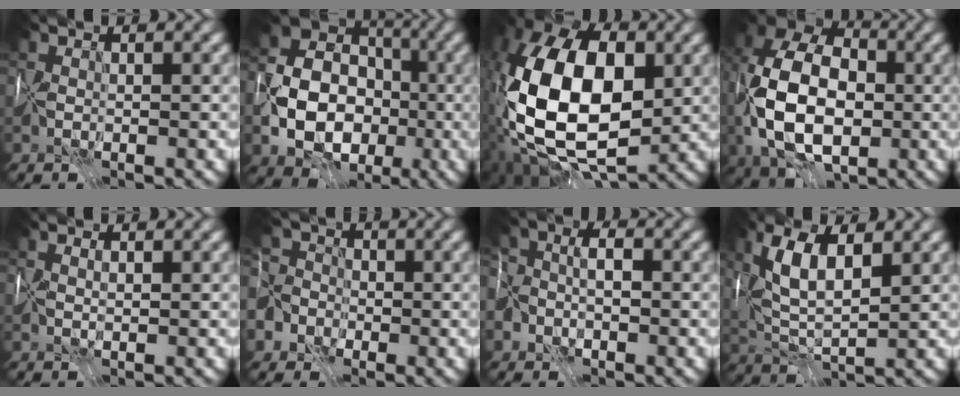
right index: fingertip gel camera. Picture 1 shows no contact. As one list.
[{"total": 12.7, "force": [-2.8, 9.8, 7.5], "torque": [-0.139, -0.028, -0.052]}, {"total": 17.3, "force": [-0.4, 10.4, 13.8], "torque": [-0.278, 0.006, -0.023]}, {"total": 14.4, "force": [-1.0, 9.8, 10.6], "torque": [-0.219, -0.005, -0.028]}, {"total": 0.6, "force": [0.4, 0.0, 0.5], "torque": [-0.008, 0.001, 0.007]}, {"total": 9.5, "force": [-3.9, 7.8, 3.8], "torque": [-0.072, -0.007, -0.107]}, {"total": 7.4, "force": [-2.3, 5.9, 3.9], "torque": [-0.075, 0.002, -0.072]}, {"total": 7.2, "force": [2.8, 2.9, 6.0], "torque": [-0.126, 0.010, 0.048]}]